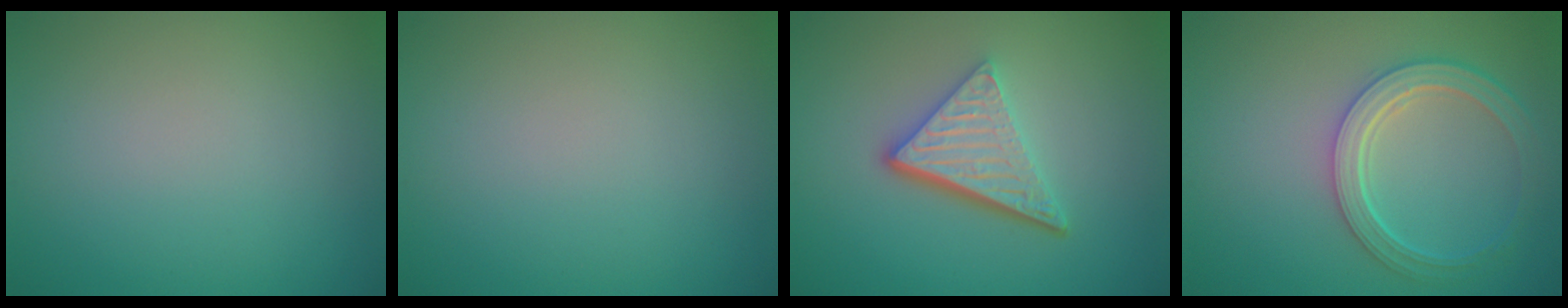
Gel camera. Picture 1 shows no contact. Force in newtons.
{"total": 0.0}
{"total": 5.2, "press": 3.5, "slide": 3.8}
{"total": 4.9, "press": 3.9, "slide": 3.0}